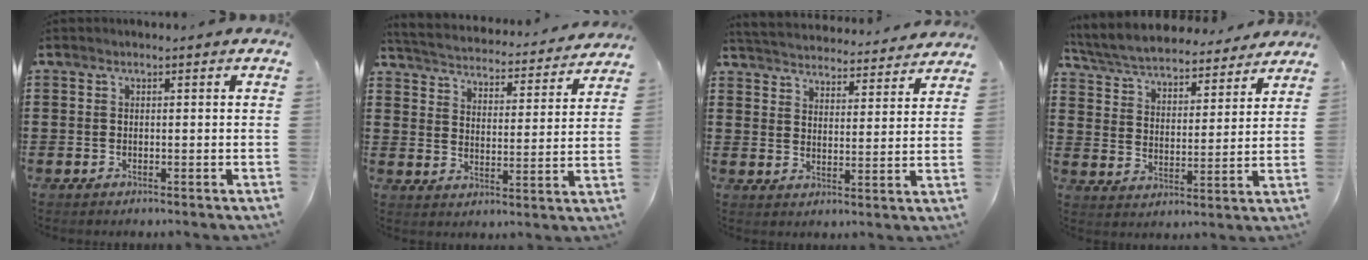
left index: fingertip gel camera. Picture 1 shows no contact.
{"total": 3.5, "force": [3.5, -0.1, -0.3], "torque": [-0.020, -0.033, 0.052]}
{"total": 4.2, "force": [4.2, -0.1, -0.1], "torque": [-0.023, -0.034, 0.069]}
{"total": 5.8, "force": [5.6, 0.5, 1.2], "torque": [-0.051, -0.037, 0.096]}